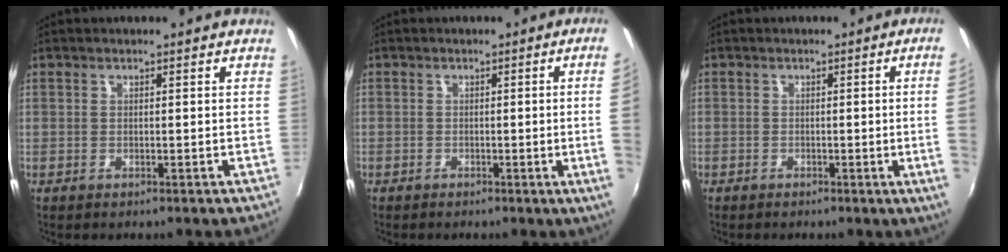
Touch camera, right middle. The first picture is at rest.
{"total": 5.7, "force": [-0.2, -1.9, 5.4], "torque": [-0.078, -0.011, 0.000]}
{"total": 5.4, "force": [-0.2, -2.0, 5.1], "torque": [-0.075, -0.010, 0.001]}